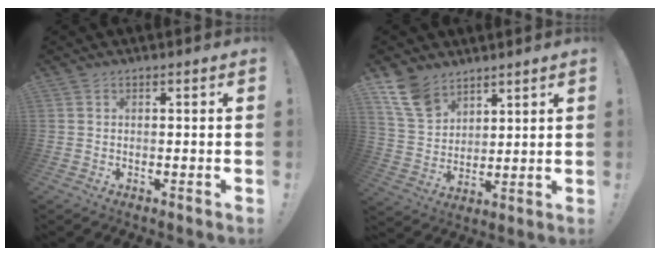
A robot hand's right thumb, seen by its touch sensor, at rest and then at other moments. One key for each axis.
{"total": 11.9, "fx": 8.3, "fy": 7.1, "fz": 4.7, "tx": -0.096, "ty": -0.042, "tz": 0.166}